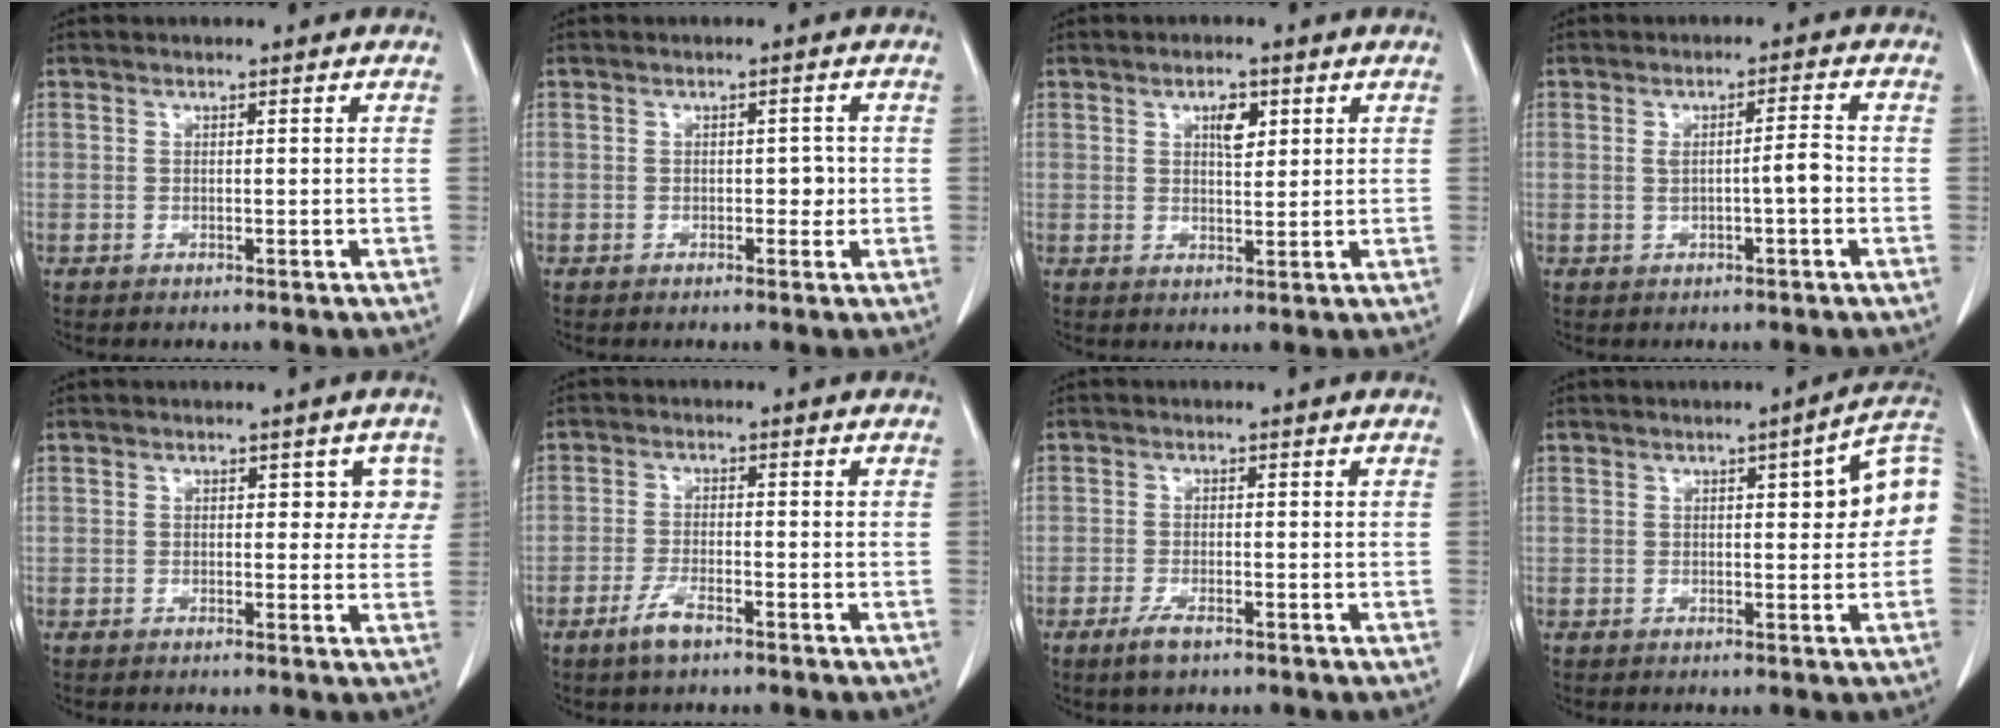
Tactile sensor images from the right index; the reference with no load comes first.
{"total": 1.8, "force": [-0.2, 1.1, 1.4], "torque": [-0.013, 0.004, -0.002]}
{"total": 3.4, "force": [1.5, 1.4, 2.7], "torque": [-0.045, -0.001, 0.026]}
{"total": 3.4, "force": [-0.5, 0.3, 3.3], "torque": [-0.057, 0.004, -0.005]}
{"total": 3.5, "force": [1.1, 2.3, 2.3], "torque": [-0.003, 0.011, 0.008]}
{"total": 3.7, "force": [-2.5, 0.8, 2.6], "torque": [-0.058, -0.002, -0.047]}
{"total": 3.1, "force": [-2.0, 0.8, 2.2], "torque": [-0.048, -0.004, -0.035]}
{"total": 7.9, "force": [1.1, 1.7, 7.7], "torque": [-0.095, 0.022, 0.009]}